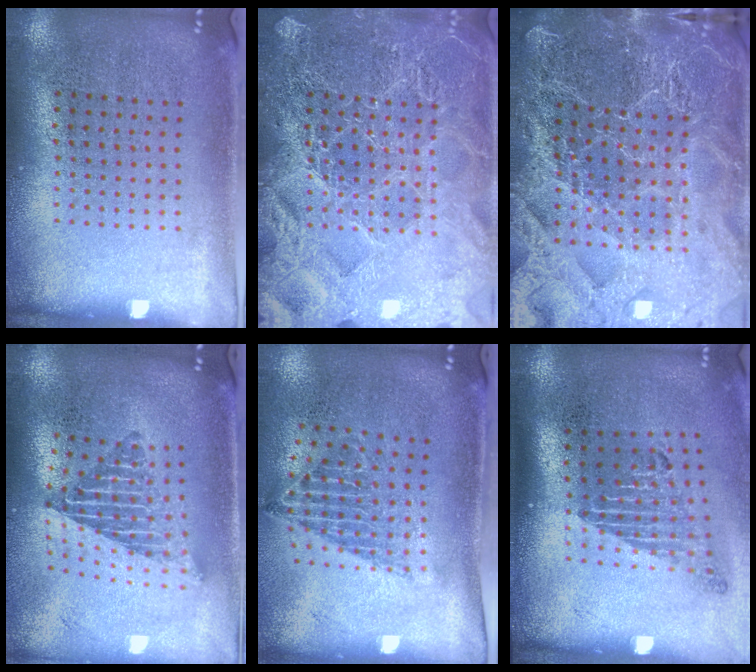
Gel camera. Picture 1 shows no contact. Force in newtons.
{"total": 6.2, "press": 6.2, "slide": 0.8}
{"total": 5.1, "press": 4.6, "slide": 2.3}
{"total": 2.0, "press": 1.5, "slide": 1.4}
{"total": 1.5, "press": 1.1, "slide": 0.9}
{"total": 1.8, "press": 1.2, "slide": 1.3}